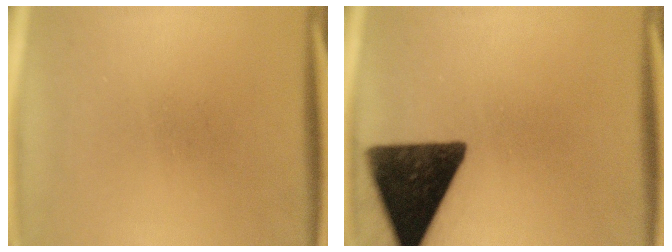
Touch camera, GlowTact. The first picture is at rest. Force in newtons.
{"total": 15.5}